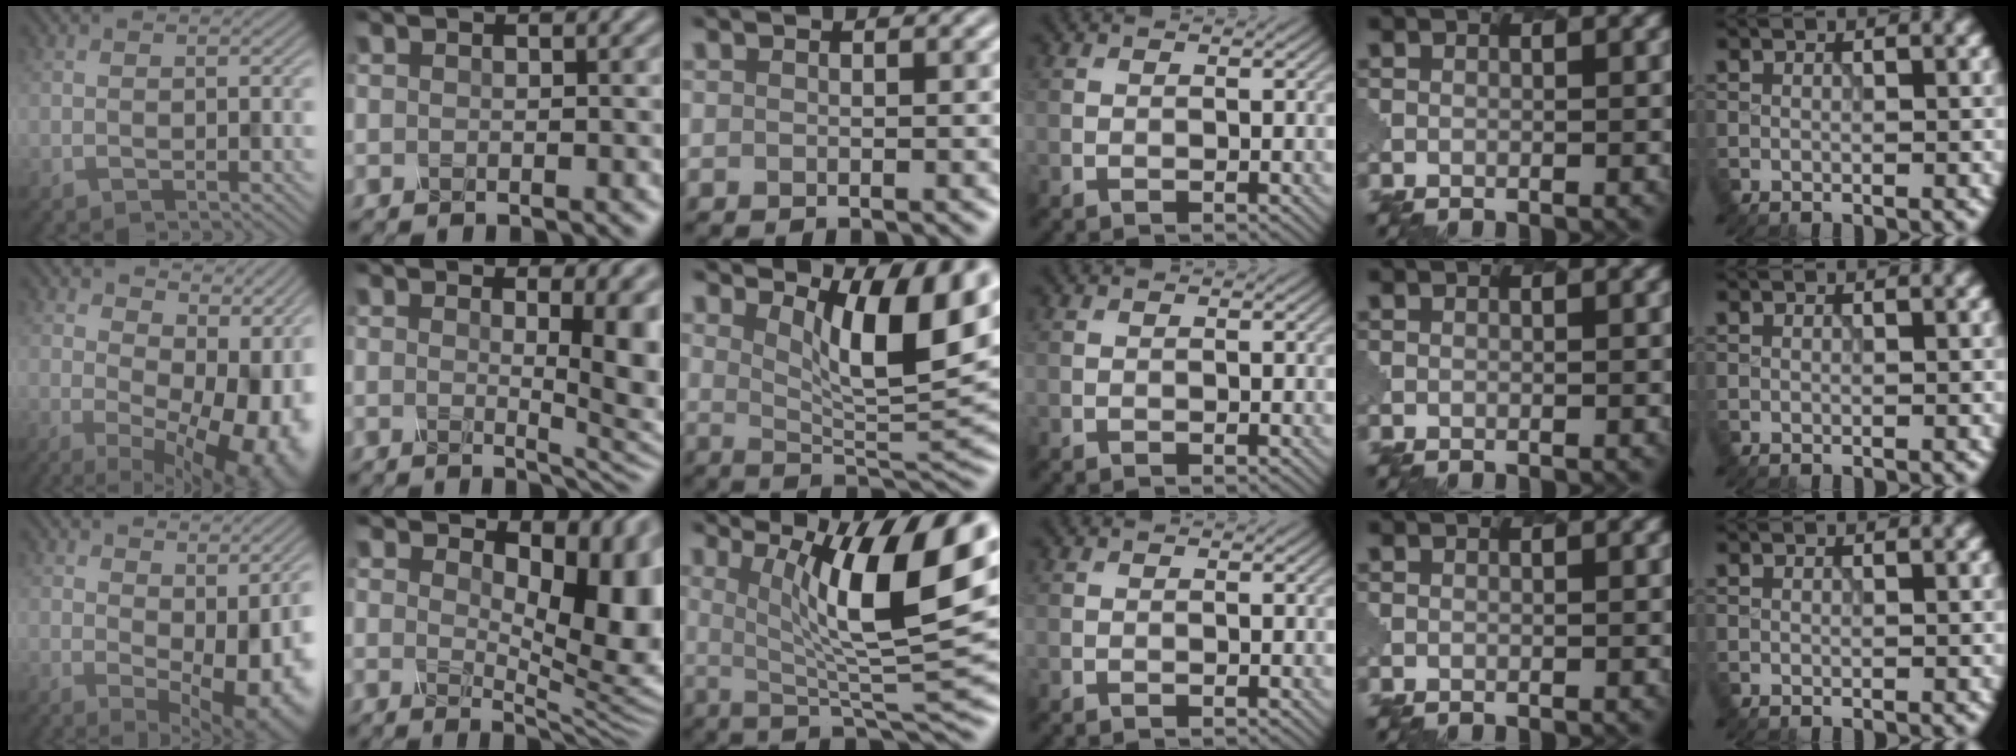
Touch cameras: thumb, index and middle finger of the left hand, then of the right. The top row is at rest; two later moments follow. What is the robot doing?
{"motion": "dispense", "object": "dispenser bottle"}